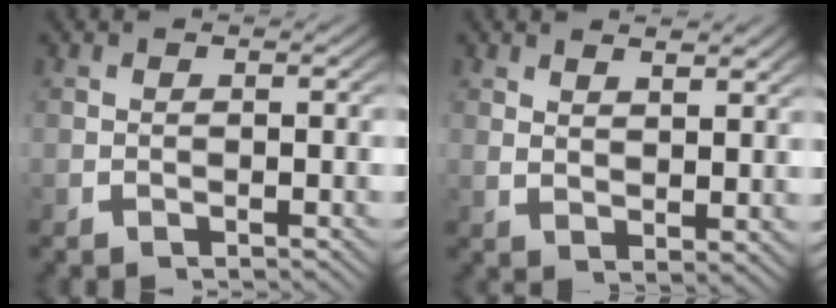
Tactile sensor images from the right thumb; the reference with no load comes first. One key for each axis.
{"total": 2.4, "fx": 2.0, "fy": 0.5, "fz": 1.1, "tx": -0.019, "ty": -0.005, "tz": 0.045}